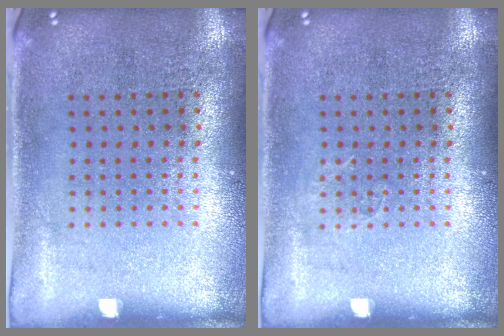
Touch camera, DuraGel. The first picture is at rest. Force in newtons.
{"total": 0.6, "press": 0.5, "slide": 0.2}